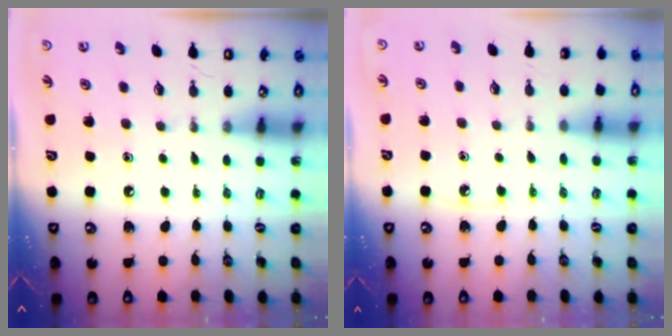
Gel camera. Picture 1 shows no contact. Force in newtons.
{"total": 4.5, "press": 4.5, "slide": 0.6}